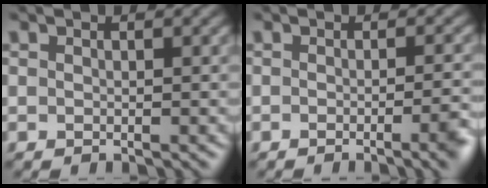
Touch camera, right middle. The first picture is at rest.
{"total": 4.2, "force": [-1.6, 1.2, 3.7], "torque": [-0.030, -0.004, -0.020]}